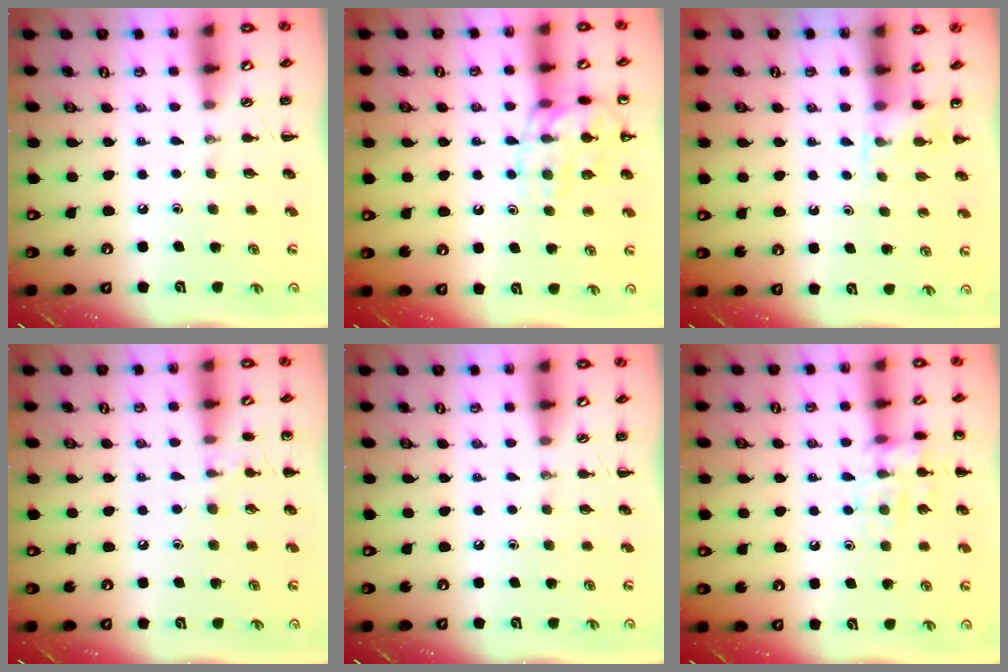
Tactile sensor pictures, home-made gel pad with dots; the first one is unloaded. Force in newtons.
{"total": 14.7, "press": 14.6, "slide": 1.7}
{"total": 4.3, "press": 4.1, "slide": 1.2}
{"total": 6.2, "press": 6.0, "slide": 1.8}
{"total": 0.0}
{"total": 11.3, "press": 11.2, "slide": 1.0}